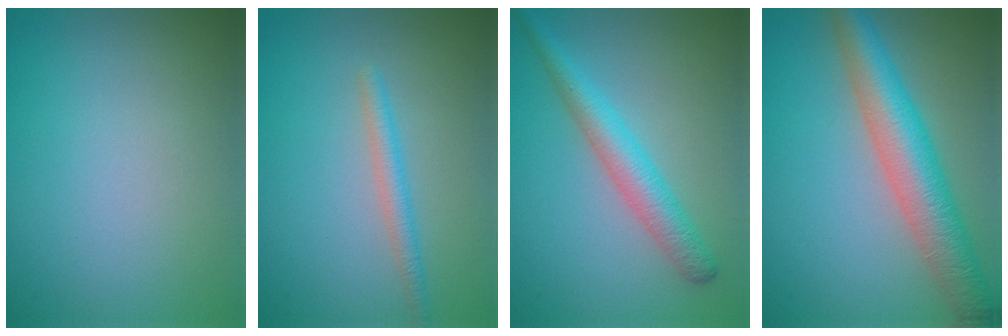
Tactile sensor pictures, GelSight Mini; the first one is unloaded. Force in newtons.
{"total": 1.8, "press": 1.8, "slide": 0.1}
{"total": 3.7, "press": 3.7, "slide": 0.1}
{"total": 6.9, "press": 6.9, "slide": 0.2}